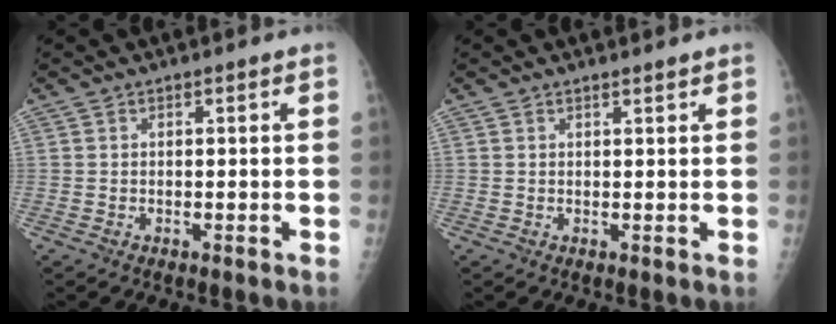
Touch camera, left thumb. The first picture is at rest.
{"total": 0.8, "force": [0.7, 0.1, 0.3], "torque": [-0.004, -0.006, 0.012]}